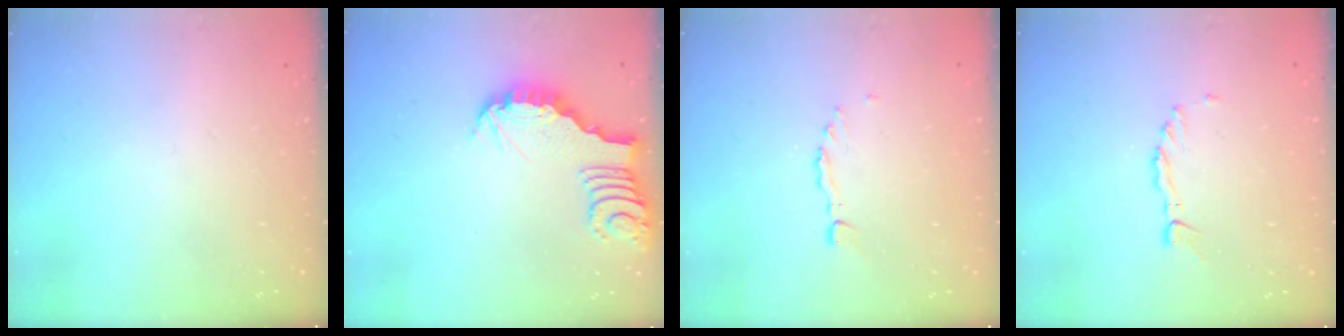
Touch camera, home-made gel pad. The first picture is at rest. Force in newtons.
{"total": 3.5, "press": 3.5, "slide": 0.4}
{"total": 0.0}
{"total": 2.3, "press": 2.2, "slide": 0.4}